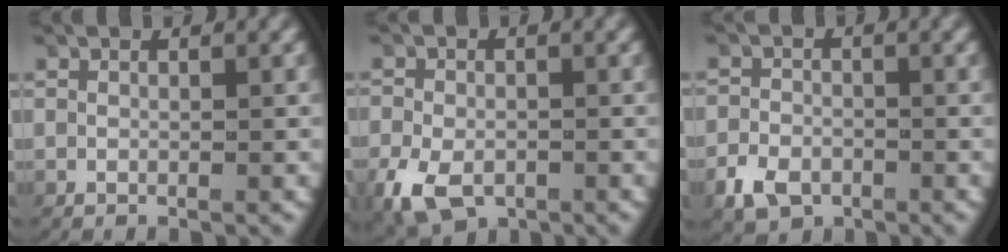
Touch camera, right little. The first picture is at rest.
{"total": 5.1, "force": [-2.5, 3.6, 2.6], "torque": [-0.070, -0.031, -0.028]}
{"total": 3.3, "force": [-2.2, 2.4, 1.0], "torque": [-0.025, -0.012, -0.036]}